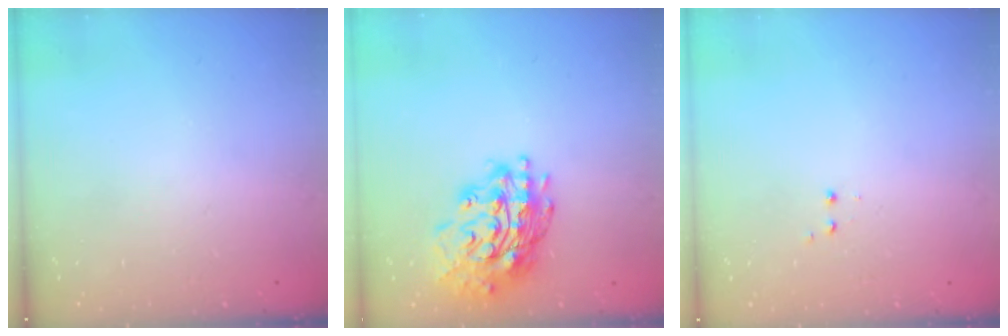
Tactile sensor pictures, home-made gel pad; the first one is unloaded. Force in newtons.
{"total": 20.0, "press": 19.9, "slide": 2.0}
{"total": 1.2, "press": 1.1, "slide": 0.5}